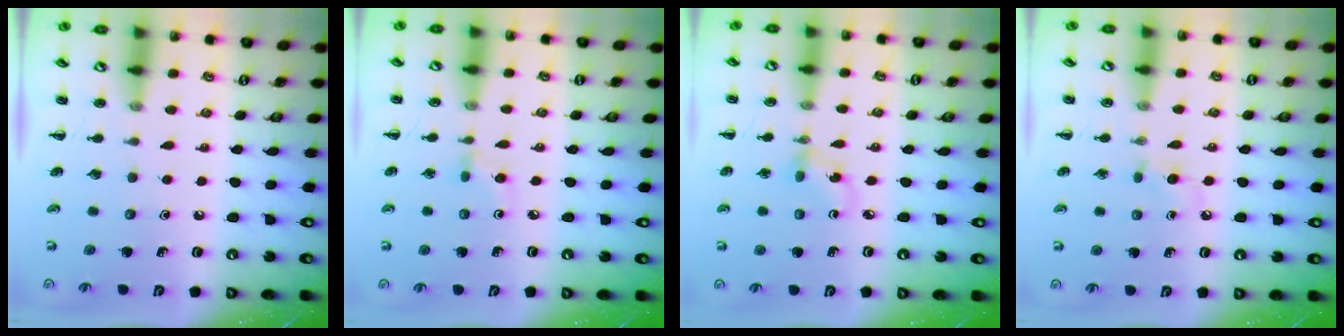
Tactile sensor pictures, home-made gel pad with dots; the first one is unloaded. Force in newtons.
{"total": 3.7, "press": 3.4, "slide": 1.4}
{"total": 2.8, "press": 2.6, "slide": 1.0}
{"total": 2.6, "press": 2.4, "slide": 1.1}